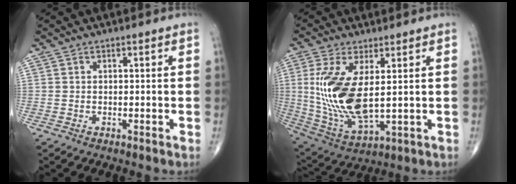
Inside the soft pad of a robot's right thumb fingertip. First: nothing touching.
{"total": 16.0, "force": [1.9, 6.8, 14.3], "torque": [-0.302, -0.024, 0.052]}